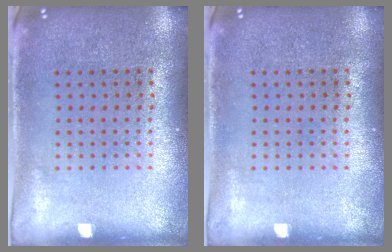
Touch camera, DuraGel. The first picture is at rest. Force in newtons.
{"total": 0.0}